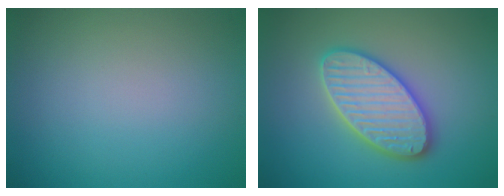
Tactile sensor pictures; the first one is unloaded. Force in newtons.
{"total": 5.8, "press": 5.8, "slide": 0.6}